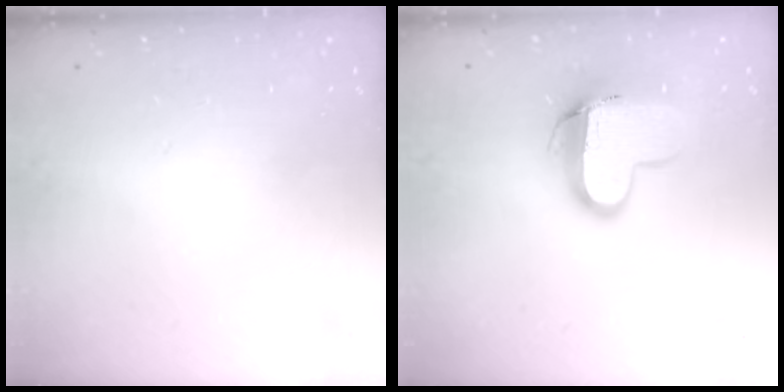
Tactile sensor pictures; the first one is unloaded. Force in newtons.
{"total": 12.1, "press": 12.0, "slide": 1.2}